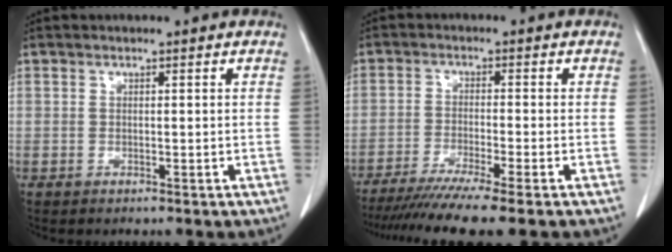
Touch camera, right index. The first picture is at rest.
{"total": 10.7, "force": [-8.8, -1.2, 5.9], "torque": [-0.075, -0.030, -0.137]}